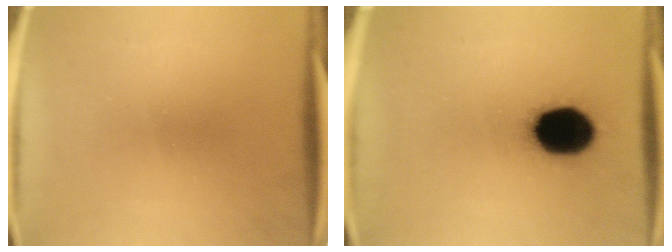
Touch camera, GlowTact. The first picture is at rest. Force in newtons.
{"total": 17.4}